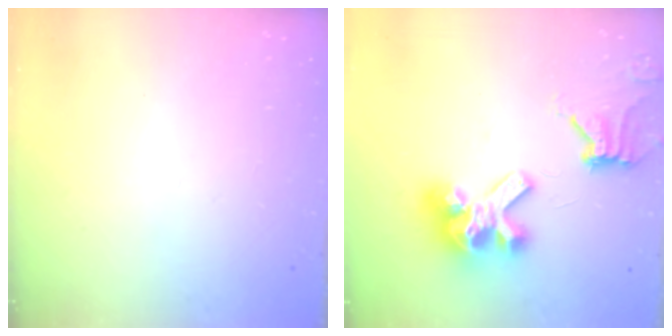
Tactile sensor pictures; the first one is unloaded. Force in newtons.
{"total": 15.6, "press": 15.4, "slide": 2.1}